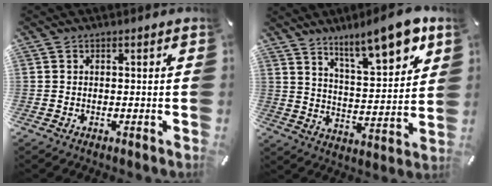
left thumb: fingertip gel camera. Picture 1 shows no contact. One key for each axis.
{"total": 13.6, "fx": 10.7, "fy": 3.8, "fz": 7.5, "tx": -0.114, "ty": -0.071, "tz": 0.182}